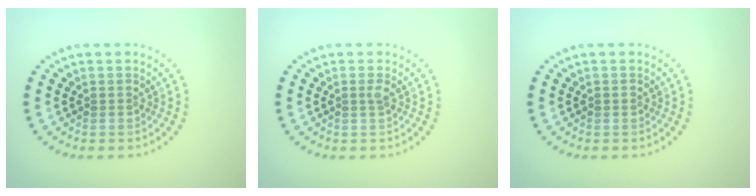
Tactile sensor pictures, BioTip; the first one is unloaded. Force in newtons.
{"total": 0.8, "press": 0.6, "slide": 0.5}
{"total": 0.6, "press": 0.6, "slide": 0.1}